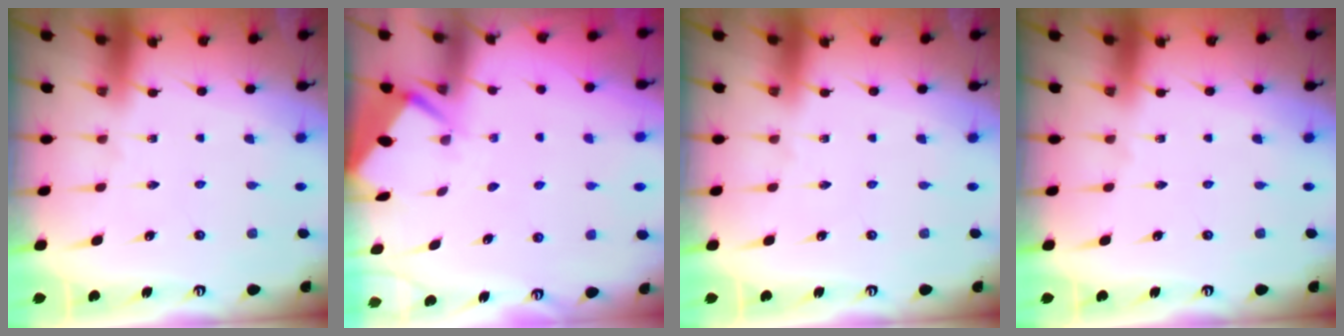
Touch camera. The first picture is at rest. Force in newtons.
{"total": 2.8, "press": 2.8, "slide": 0.2}
{"total": 0.0}
{"total": 0.0}